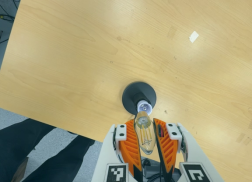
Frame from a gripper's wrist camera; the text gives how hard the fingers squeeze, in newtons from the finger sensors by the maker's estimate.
{"total": 21.8, "left": 24.9, "right": 18.8}